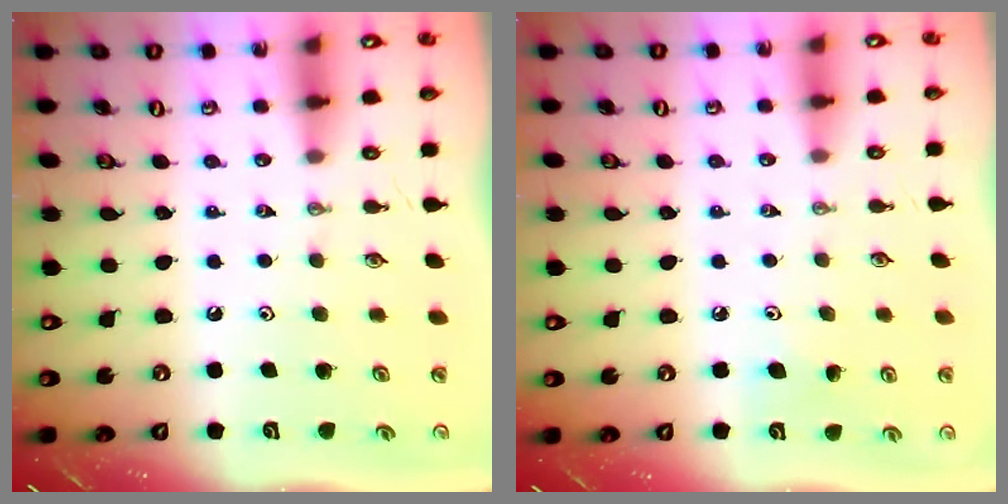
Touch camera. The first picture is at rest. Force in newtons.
{"total": 5.2, "press": 4.9, "slide": 1.4}